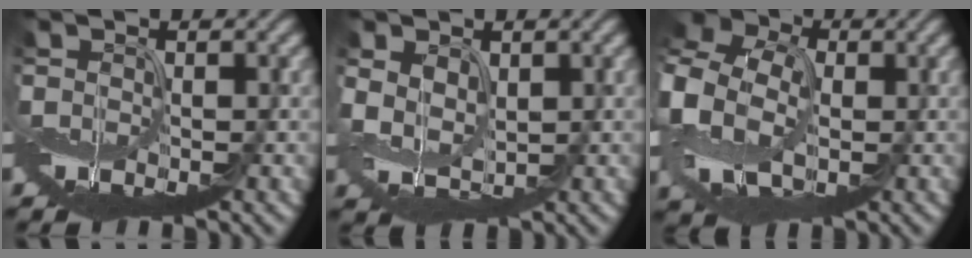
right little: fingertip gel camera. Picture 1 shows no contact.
{"total": 2.9, "force": [1.0, 2.1, 1.8], "torque": [-0.048, 0.002, 0.025]}
{"total": 11.6, "force": [0.3, 8.7, 7.6], "torque": [-0.178, -0.003, -0.004]}